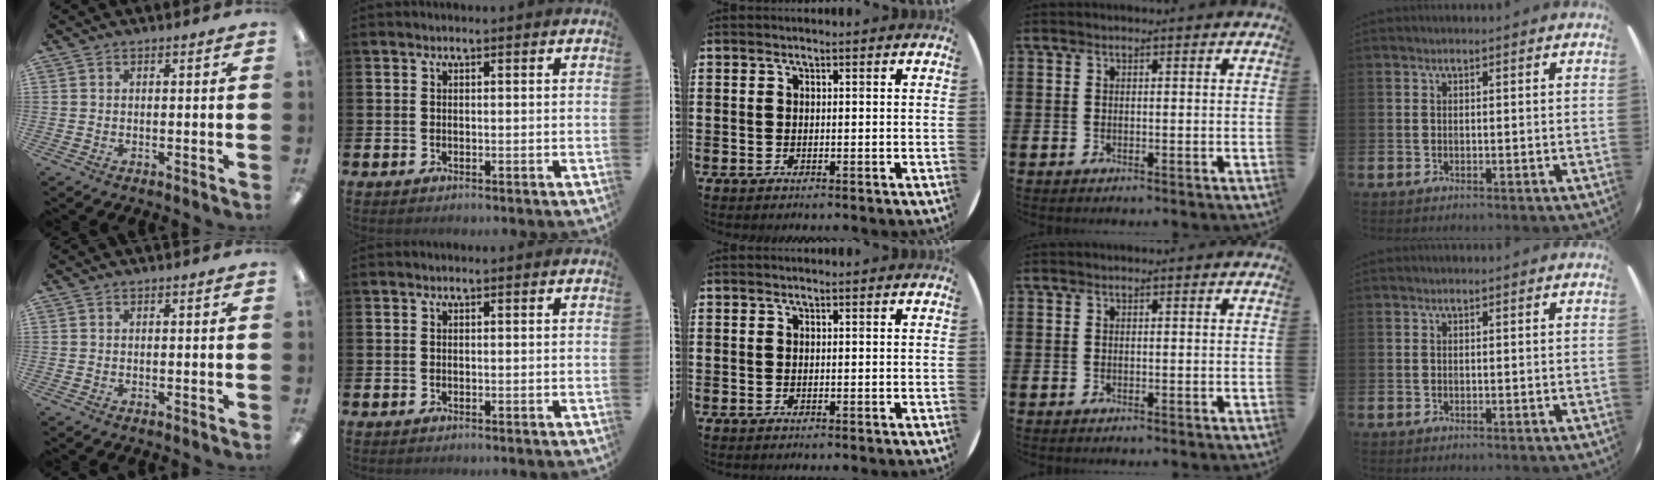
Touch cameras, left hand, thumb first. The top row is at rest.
{}